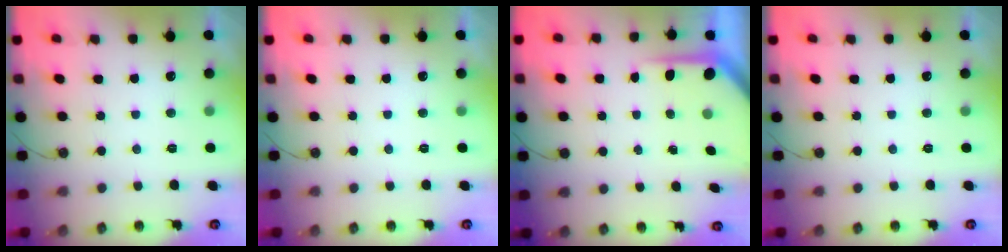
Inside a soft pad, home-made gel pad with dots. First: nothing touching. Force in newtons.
{"total": 0.5, "press": 0.4, "slide": 0.4}
{"total": 4.7, "press": 4.6, "slide": 0.7}
{"total": 0.0}